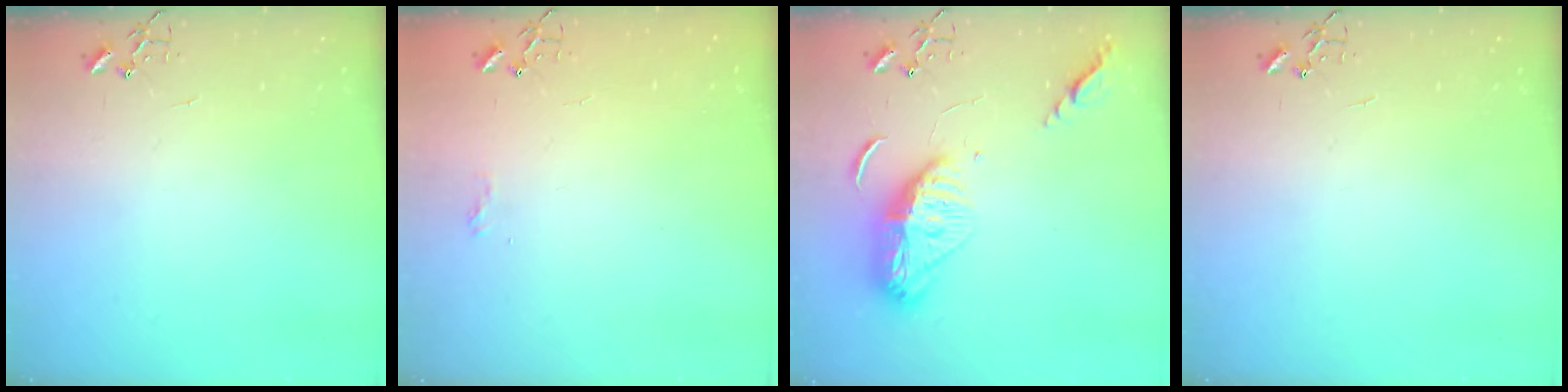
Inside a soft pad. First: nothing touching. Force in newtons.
{"total": 5.9, "press": 5.9, "slide": 0.8}
{"total": 13.7, "press": 13.7, "slide": 1.4}
{"total": 0.0}